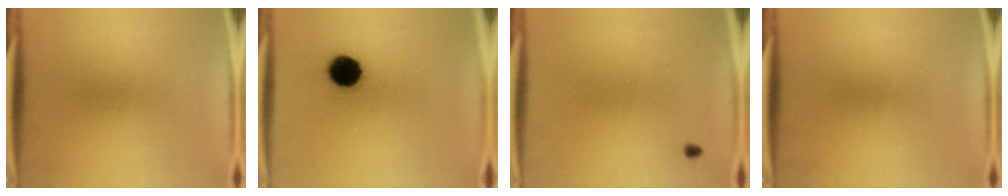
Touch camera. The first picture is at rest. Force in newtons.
{"total": 10.3}
{"total": 0.6}
{"total": 0.0}